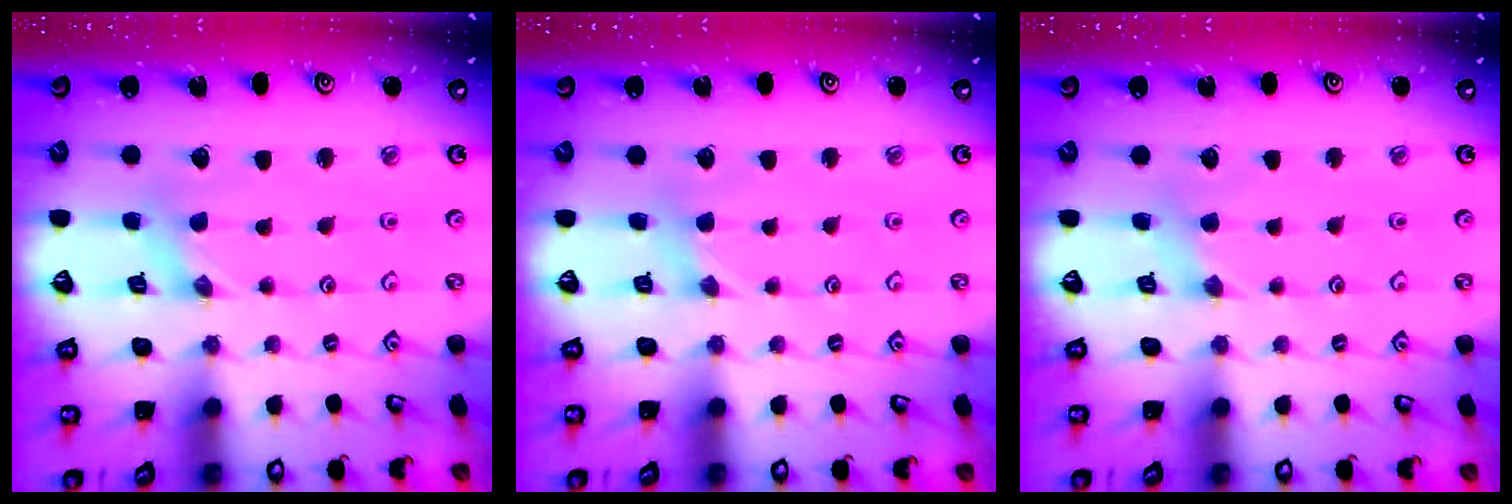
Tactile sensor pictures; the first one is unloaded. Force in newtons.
{"total": 1.9, "press": 1.8, "slide": 0.4}
{"total": 2.2, "press": 2.1, "slide": 0.4}